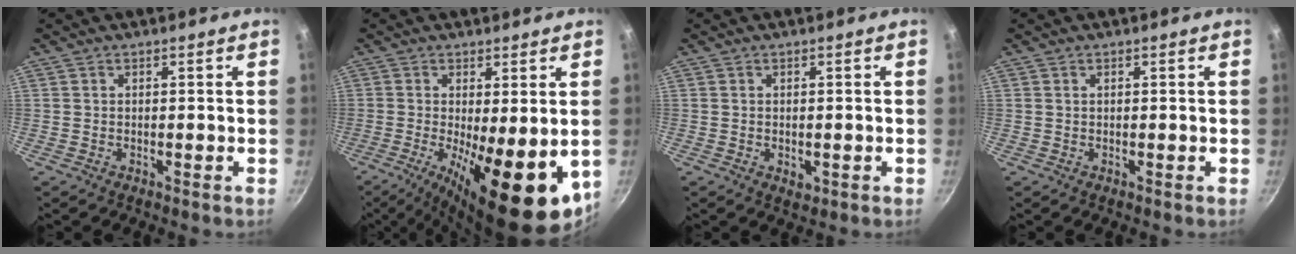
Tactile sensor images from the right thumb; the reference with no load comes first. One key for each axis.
{"total": 17.6, "fx": -3.5, "fy": 6.2, "fz": 16.1, "tx": -0.226, "ty": -0.023, "tz": -0.041}
{"total": 1.9, "fx": -0.5, "fy": 1.3, "fz": 1.4, "tx": -0.019, "ty": -0.005, "tz": -0.006}
{"total": 0.0}